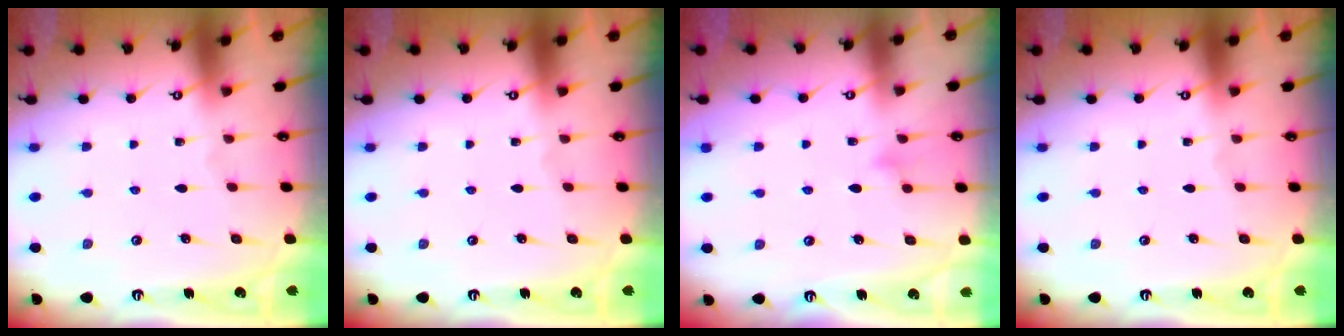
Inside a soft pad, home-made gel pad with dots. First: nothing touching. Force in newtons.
{"total": 0.0}
{"total": 7.3, "press": 7.3, "slide": 0.4}
{"total": 0.0}